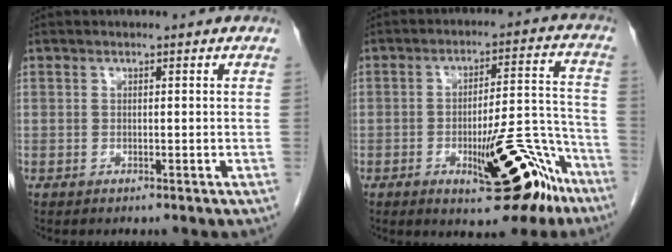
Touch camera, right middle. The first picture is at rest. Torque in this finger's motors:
{"motor_torque": [1.08, -1.06, 0.64, 0.11]}